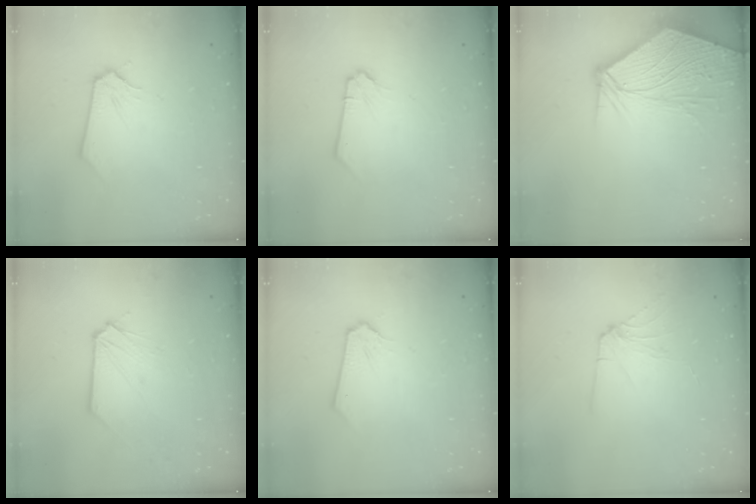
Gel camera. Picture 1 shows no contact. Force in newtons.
{"total": 0.0}
{"total": 11.5, "press": 11.4, "slide": 1.6}
{"total": 1.0, "press": 1.0, "slide": 0.1}
{"total": 0.0}
{"total": 3.7, "press": 3.6, "slide": 0.8}